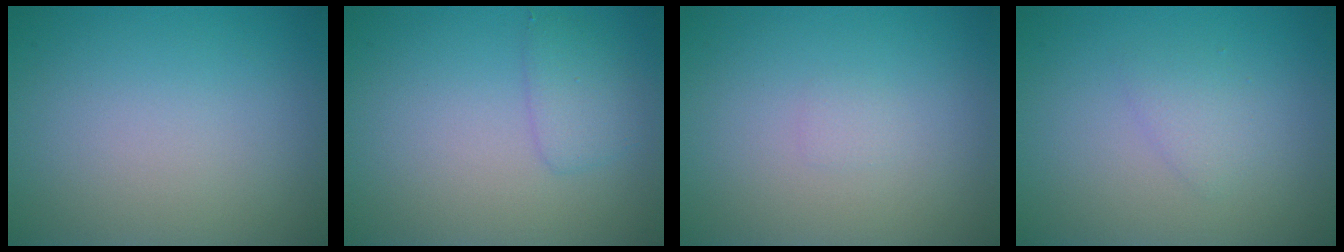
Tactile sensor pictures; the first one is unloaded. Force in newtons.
{"total": 1.7, "press": 1.7, "slide": 0.1}
{"total": 0.5, "press": 0.5, "slide": 0.0}
{"total": 1.3, "press": 1.3, "slide": 0.1}